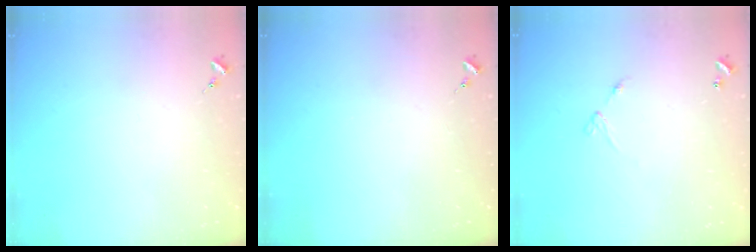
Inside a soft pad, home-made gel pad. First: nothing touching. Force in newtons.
{"total": 0.0}
{"total": 4.6, "press": 4.6, "slide": 0.5}